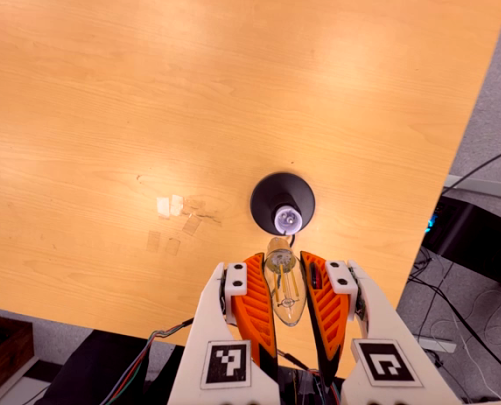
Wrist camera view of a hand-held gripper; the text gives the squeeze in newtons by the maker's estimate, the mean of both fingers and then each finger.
{"total": 23.3, "left": 25.4, "right": 21.3}